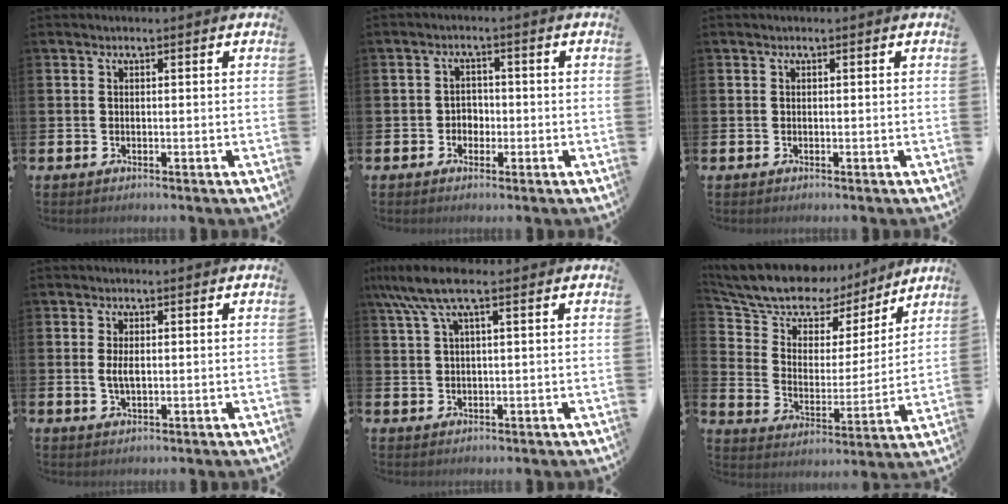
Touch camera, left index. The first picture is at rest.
{"total": 2.3, "force": [-0.8, 2.0, 0.8], "torque": [-0.011, 0.003, -0.023]}
{"total": 0.0}
{"total": 2.3, "force": [0.2, 1.0, 2.0], "torque": [-0.031, 0.001, 0.000]}
{"total": 6.1, "force": [3.8, 1.4, 4.6], "torque": [-0.104, 0.001, 0.067]}
{"total": 12.2, "force": [10.6, 4.9, 3.4], "torque": [-0.115, -0.064, 0.187]}